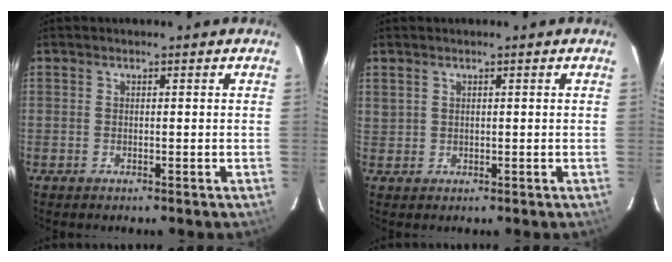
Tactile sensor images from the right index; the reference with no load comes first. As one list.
[{"total": 1.6, "force": [1.1, 1.0, 0.6], "torque": [-0.011, 0.003, 0.024]}]